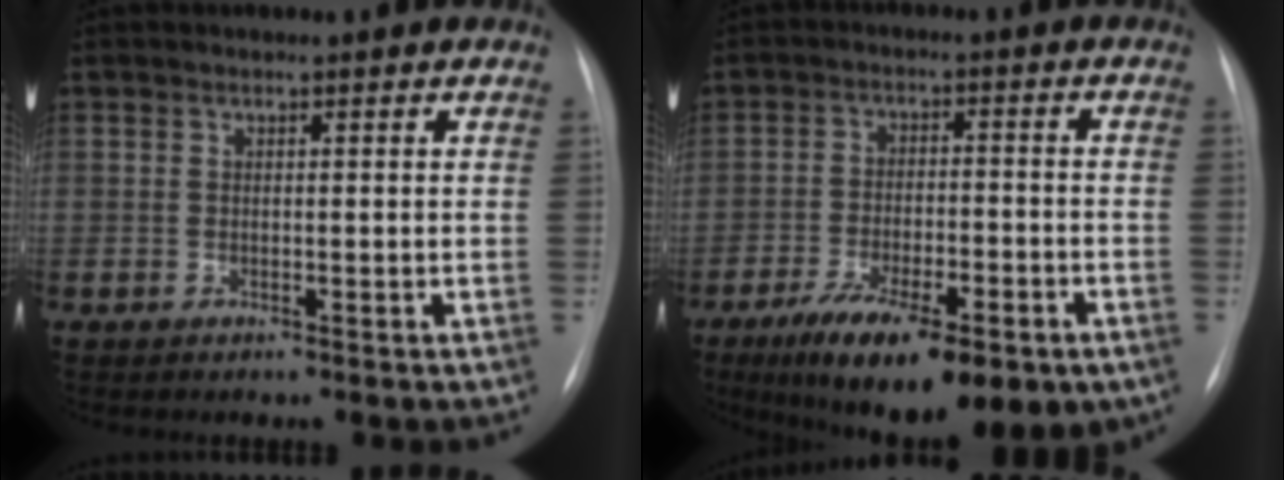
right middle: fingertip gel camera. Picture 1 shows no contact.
{"total": 17.3, "force": [-10.6, 5.8, 12.4], "torque": [-0.172, -0.014, -0.161]}